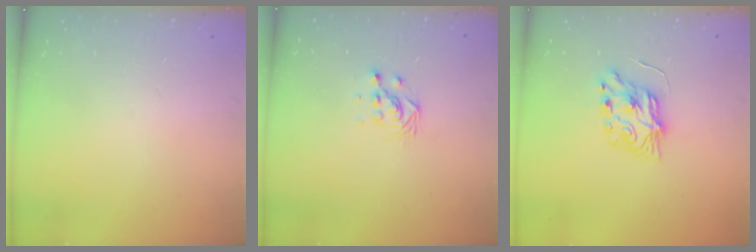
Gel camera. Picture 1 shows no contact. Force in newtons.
{"total": 3.3, "press": 3.3, "slide": 0.2}
{"total": 7.3, "press": 7.3, "slide": 0.2}